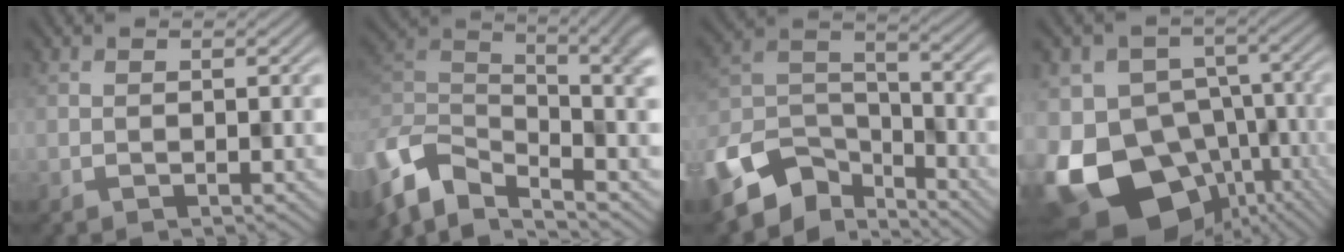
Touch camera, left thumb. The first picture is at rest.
{"total": 9.5, "force": [-4.6, 4.5, 7.0], "torque": [-0.138, -0.011, -0.096]}
{"total": 10.3, "force": [-7.8, 5.2, 4.4], "torque": [-0.096, -0.008, -0.151]}
{"total": 19.1, "force": [-8.6, 13.5, 10.4], "torque": [-0.213, -0.031, -0.097]}